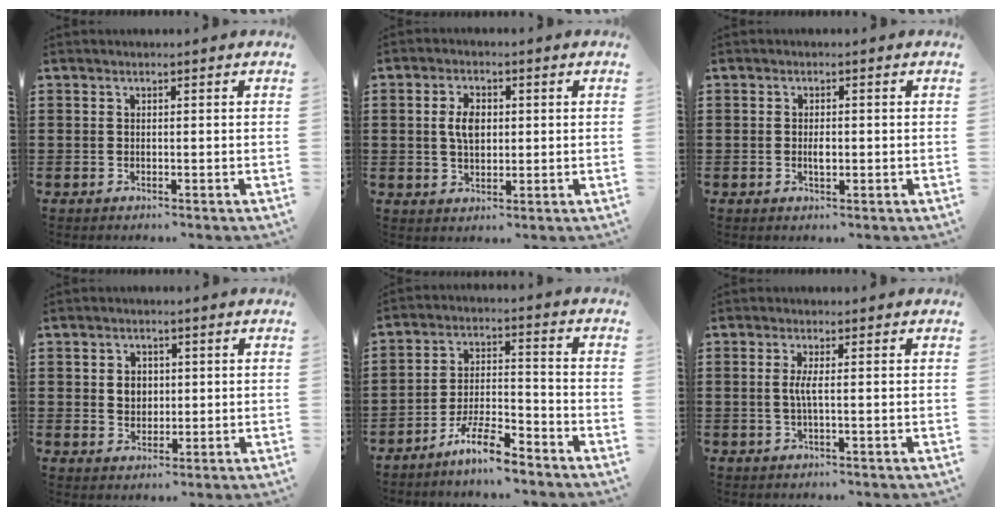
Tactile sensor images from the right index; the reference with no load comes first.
{"total": 4.4, "force": [0.5, 2.6, 3.6], "torque": [-0.075, 0.011, 0.007]}
{"total": 1.8, "force": [-0.2, 0.7, 1.6], "torque": [-0.030, 0.002, -0.003]}
{"total": 2.7, "force": [0.3, 2.3, 1.4], "torque": [-0.036, 0.007, 0.005]}
{"total": 7.7, "force": [-6.4, 1.1, 4.2], "torque": [-0.088, 0.005, -0.120]}
{"total": 2.4, "force": [-0.1, -0.2, 2.4], "torque": [-0.054, -0.012, -0.005]}